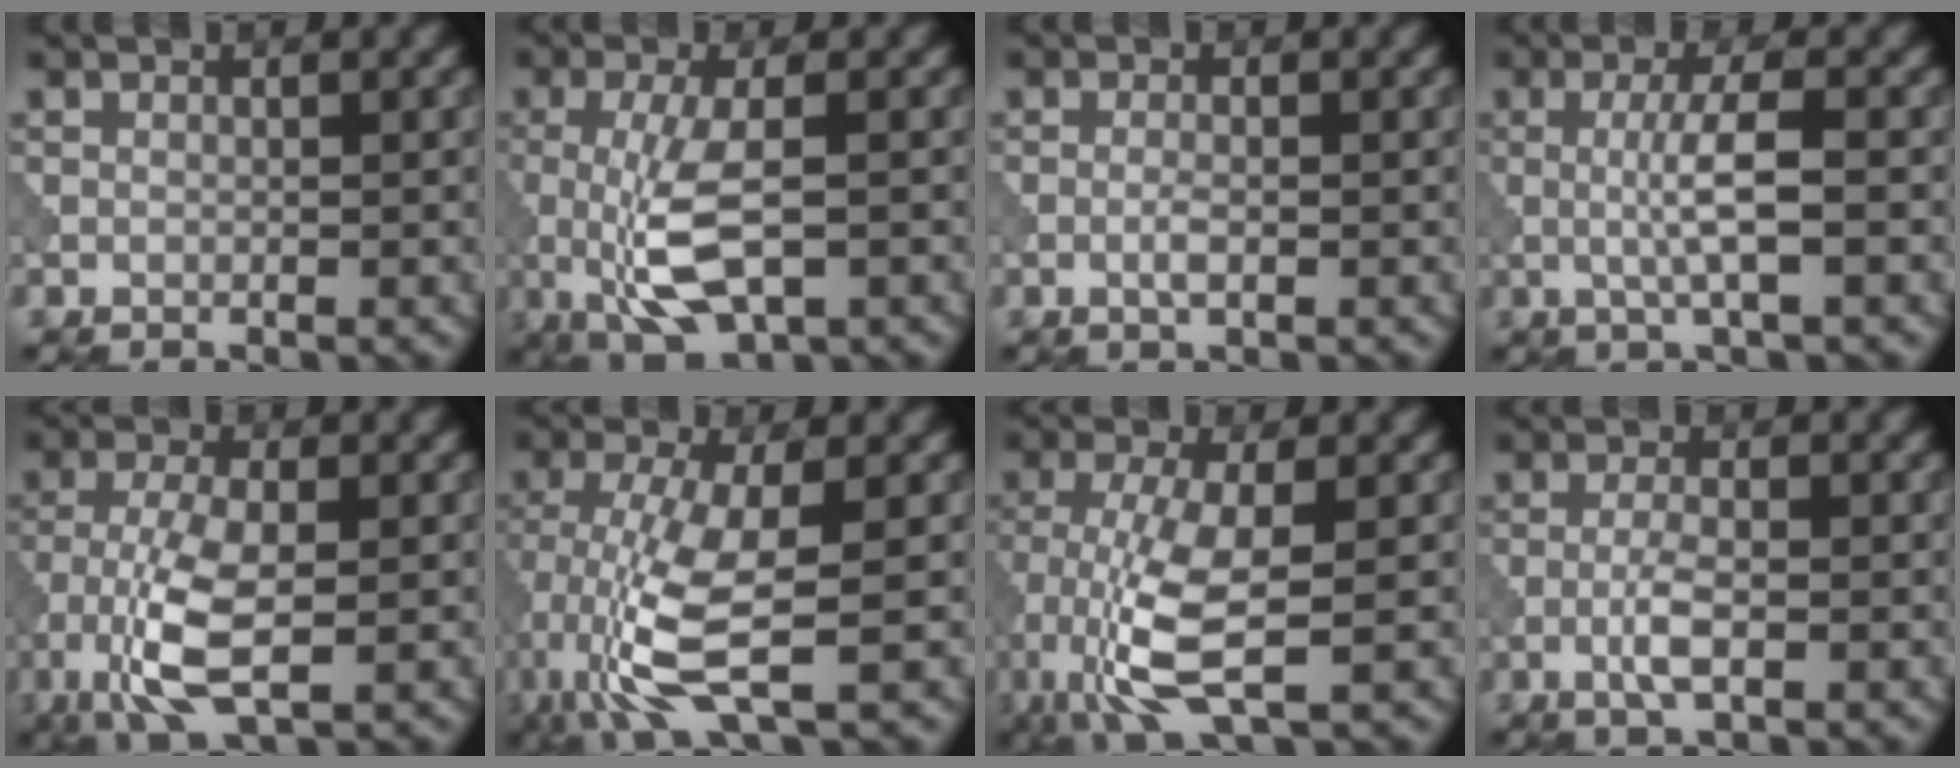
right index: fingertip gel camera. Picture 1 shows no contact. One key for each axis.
{"total": 5.9, "fx": -0.9, "fy": 2.0, "fz": 5.5, "tx": -0.119, "ty": -0.010, "tz": -0.015}
{"total": 1.2, "fx": -0.3, "fy": 0.3, "fz": 1.1, "tx": -0.024, "ty": 0.000, "tz": -0.009}
{"total": 3.9, "fx": 0.0, "fy": 0.6, "fz": 3.8, "tx": -0.071, "ty": 0.002, "tz": -0.001}
{"total": 6.5, "fx": -2.3, "fy": 2.3, "fz": 5.6, "tx": -0.125, "ty": 0.000, "tz": -0.051}
{"total": 8.1, "fx": -2.5, "fy": 2.2, "fz": 7.3, "tx": -0.170, "ty": -0.012, "tz": -0.052}
{"total": 7.2, "fx": -2.3, "fy": 2.1, "fz": 6.5, "tx": -0.147, "ty": -0.008, "tz": -0.048}
{"total": 2.5, "fx": -0.7, "fy": 0.6, "fz": 2.3, "tx": -0.050, "ty": 0.002, "tz": -0.019}